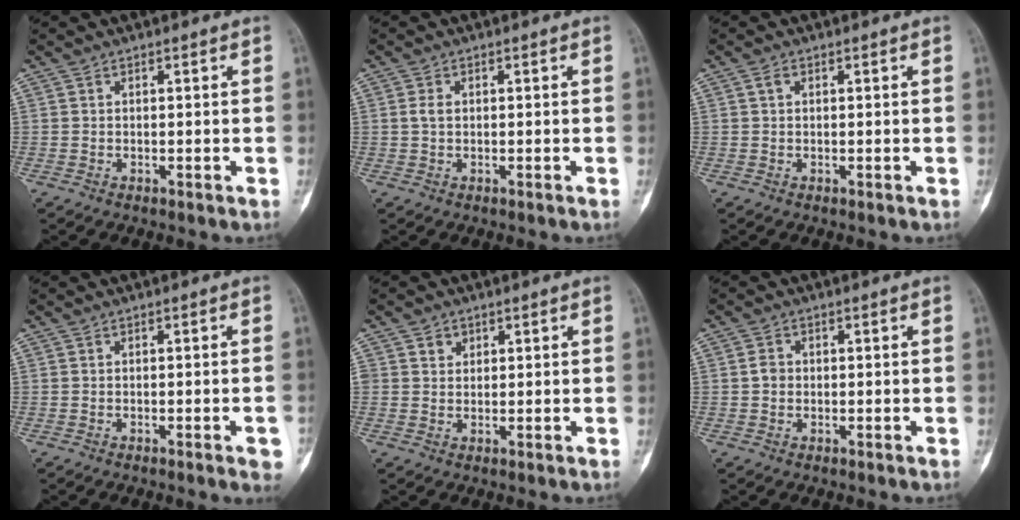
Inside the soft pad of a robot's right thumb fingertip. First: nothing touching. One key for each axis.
{"total": 1.4, "fx": 0.1, "fy": 0.9, "fz": 1.1, "tx": -0.025, "ty": 0.004, "tz": 0.002}
{"total": 1.0, "fx": 0.3, "fy": 0.7, "fz": 0.7, "tx": -0.013, "ty": 0.004, "tz": 0.005}
{"total": 3.0, "fx": -1.3, "fy": 0.6, "fz": 2.6, "tx": -0.031, "ty": 0.004, "tz": -0.013}
{"total": 2.1, "fx": 1.0, "fy": 1.8, "fz": 0.5, "tx": 0.008, "ty": -0.004, "tz": 0.012}
{"total": 1.9, "fx": -0.1, "fy": 1.6, "fz": 0.9, "tx": -0.009, "ty": 0.005, "tz": -0.003}